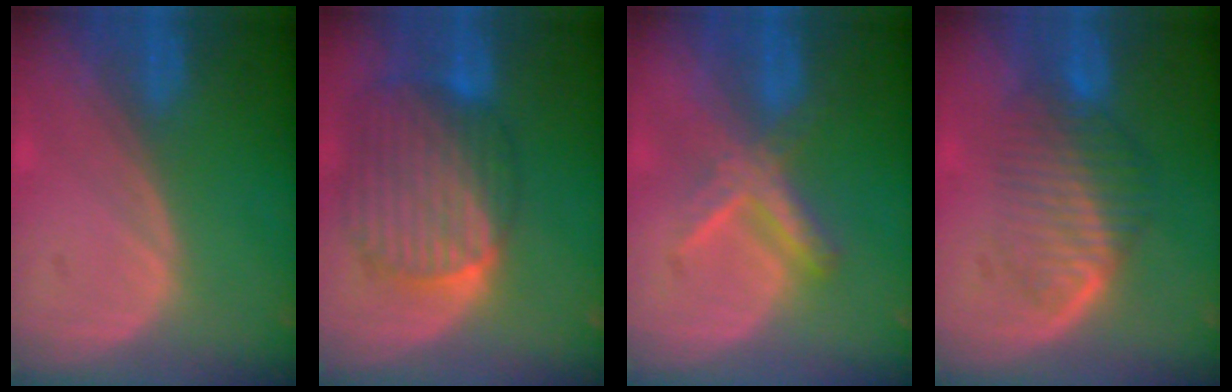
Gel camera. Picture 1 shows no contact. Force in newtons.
{"total": 10.7, "press": 9.1, "slide": 5.5}
{"total": 5.6, "press": 5.4, "slide": 1.1}
{"total": 6.7, "press": 6.4, "slide": 1.8}